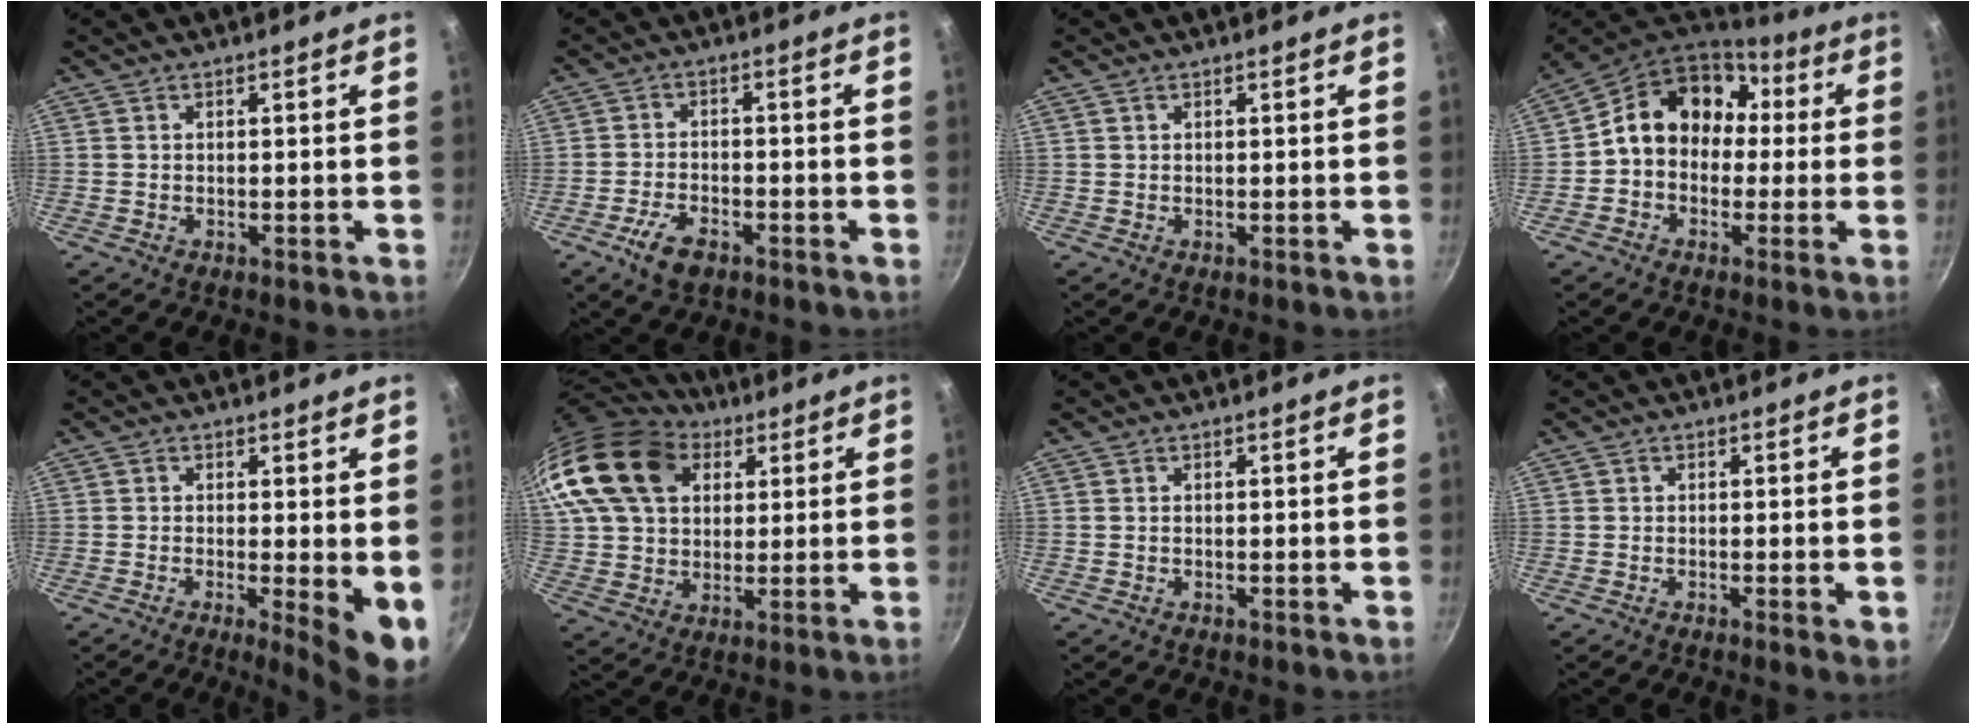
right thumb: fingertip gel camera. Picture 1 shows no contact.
{"total": 5.8, "force": [-3.4, 2.8, 3.7], "torque": [-0.072, 0.016, -0.062]}
{"total": 0.0}
{"total": 14.2, "force": [1.3, 11.7, 7.8], "torque": [-0.087, 0.045, 0.002]}
{"total": 7.2, "force": [-0.5, 1.7, 6.9], "torque": [-0.087, -0.017, -0.006]}
{"total": 24.8, "force": [9.9, 17.7, 14.3], "torque": [-0.300, 0.020, 0.178]}
{"total": 0.0}
{"total": 2.1, "force": [-0.5, 0.3, 2.0], "torque": [-0.032, -0.008, -0.009]}